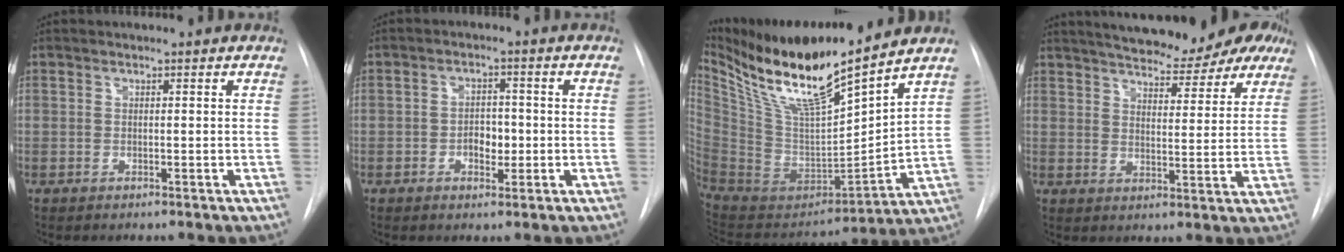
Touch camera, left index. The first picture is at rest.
{"total": 3.5, "force": [-0.8, 2.2, 2.6], "torque": [-0.035, 0.003, -0.011]}
{"total": 20.0, "force": [15.1, 2.0, 12.8], "torque": [-0.241, -0.019, 0.288]}
{"total": 21.0, "force": [17.9, 5.4, 9.5], "torque": [-0.146, 0.002, 0.218]}